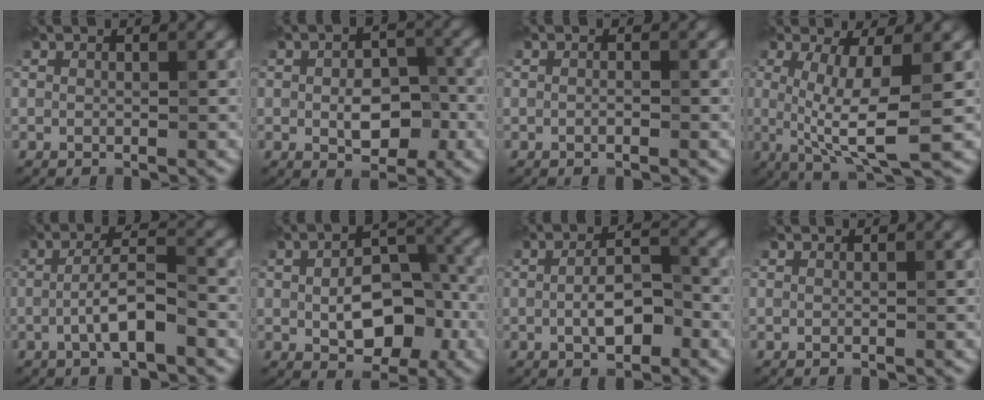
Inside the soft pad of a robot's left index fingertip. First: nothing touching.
{"total": 4.8, "force": [-0.7, 2.9, 3.8], "torque": [-0.064, -0.005, -0.009]}
{"total": 0.6, "force": [-0.2, 0.2, 0.5], "torque": [-0.011, -0.005, -0.005]}
{"total": 6.7, "force": [-0.1, 1.6, 6.5], "torque": [-0.120, -0.010, 0.000]}
{"total": 4.3, "force": [-1.4, 1.0, 3.9], "torque": [-0.072, 0.011, -0.030]}
{"total": 7.9, "force": [-1.0, 4.6, 6.4], "torque": [-0.108, -0.008, -0.010]}
{"total": 4.2, "force": [-1.0, 1.8, 3.6], "torque": [-0.068, 0.000, -0.019]}
{"total": 0.0}